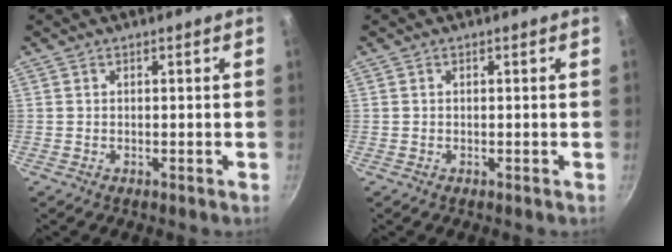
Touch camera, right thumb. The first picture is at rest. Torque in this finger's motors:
{"motor_torque": [0.04, 0.22, 0.14, -0.29, 0.00]}